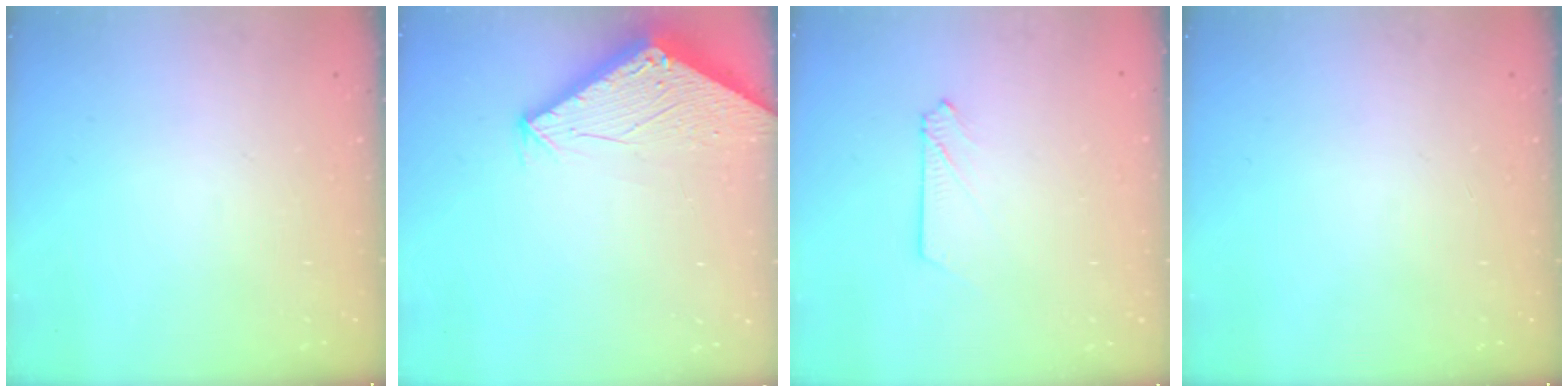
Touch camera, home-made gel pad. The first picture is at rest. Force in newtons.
{"total": 2.9, "press": 2.9, "slide": 0.1}
{"total": 2.7, "press": 2.7, "slide": 0.2}
{"total": 0.0}